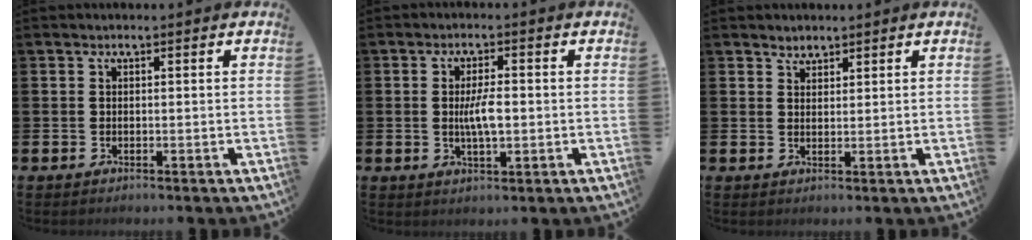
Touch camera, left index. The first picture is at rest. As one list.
[{"total": 4.1, "force": [0.0, 1.4, 3.8], "torque": [-0.065, 0.001, -0.003]}, {"total": 2.0, "force": [1.9, 0.7, -0.1], "torque": [0.012, -0.005, 0.034]}]